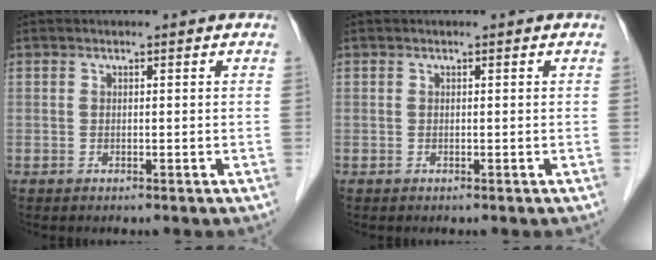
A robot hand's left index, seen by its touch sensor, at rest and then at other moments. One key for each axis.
{"total": 0.0}